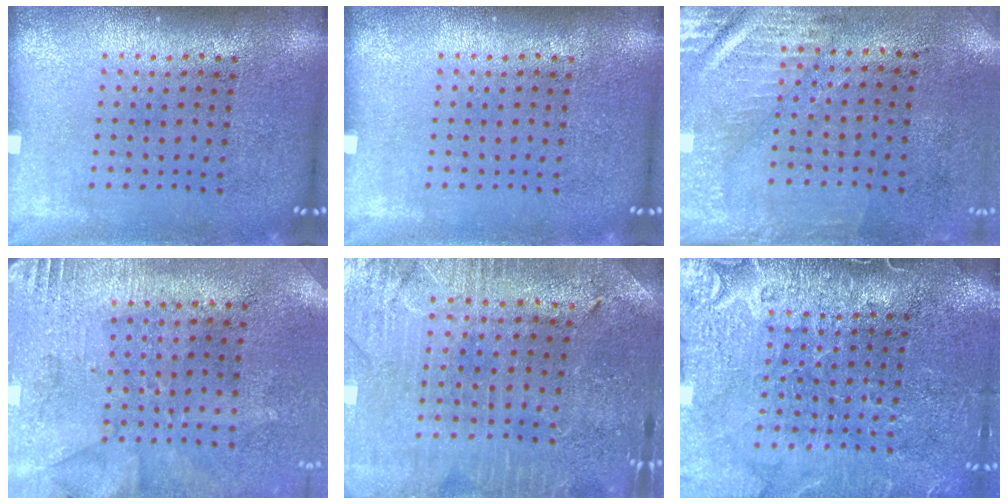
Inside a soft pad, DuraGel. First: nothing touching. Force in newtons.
{"total": 0.0}
{"total": 3.0, "press": 2.5, "slide": 1.6}
{"total": 2.8, "press": 2.2, "slide": 1.7}
{"total": 1.2, "press": 1.2, "slide": 0.2}
{"total": 3.9, "press": 3.6, "slide": 1.5}